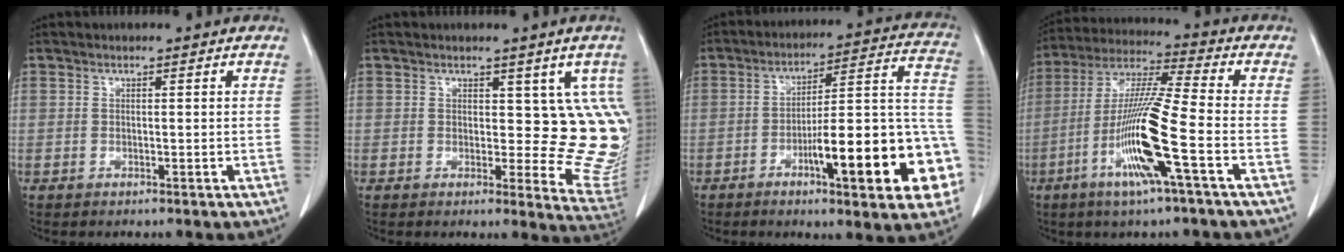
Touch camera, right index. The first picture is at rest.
{"total": 9.4, "force": [3.4, 5.1, 7.1], "torque": [-0.052, -0.018, 0.033]}
{"total": 20.0, "force": [-7.1, 3.0, 18.4], "torque": [-0.191, 0.026, -0.095]}
{"total": 14.4, "force": [-5.0, -0.6, 13.5], "torque": [-0.272, -0.014, -0.102]}